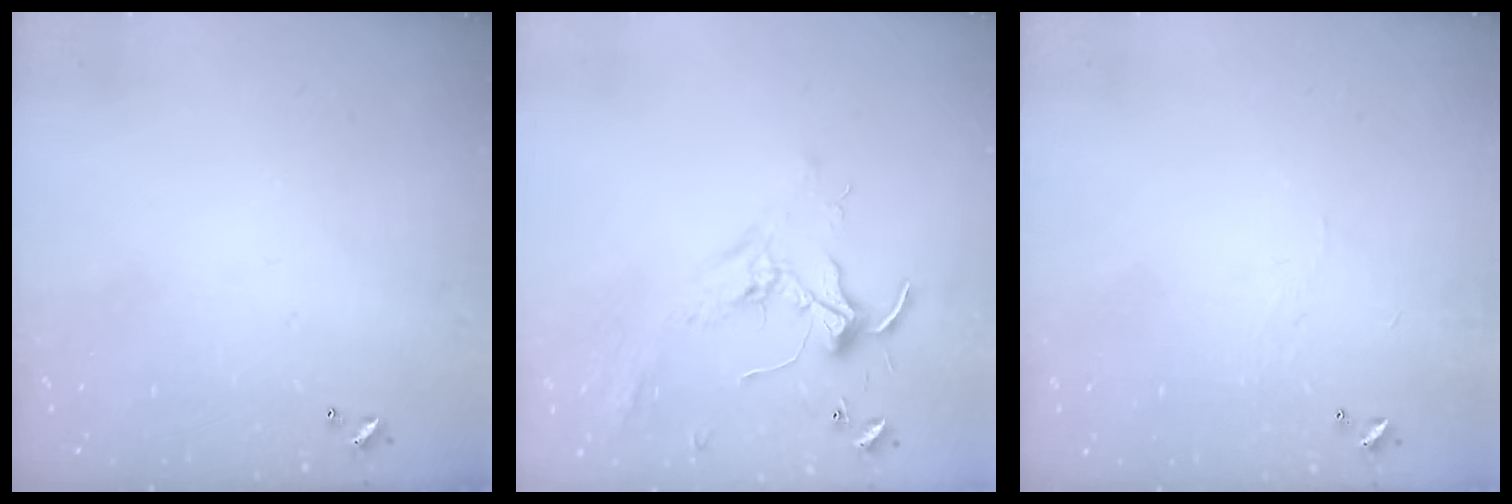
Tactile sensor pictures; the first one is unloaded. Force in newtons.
{"total": 2.3, "press": 2.3, "slide": 0.5}
{"total": 2.0, "press": 1.9, "slide": 0.4}